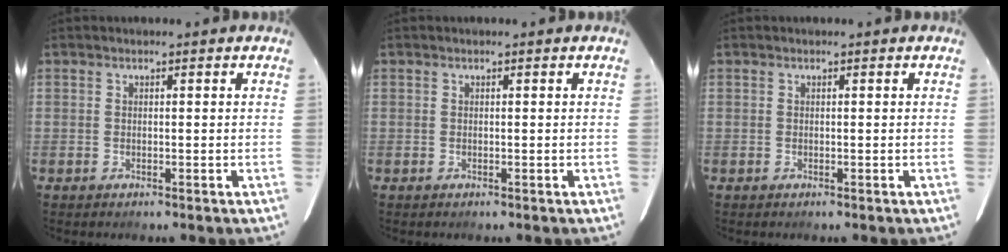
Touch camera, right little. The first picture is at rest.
{"total": 0.0}
{"total": 0.0}